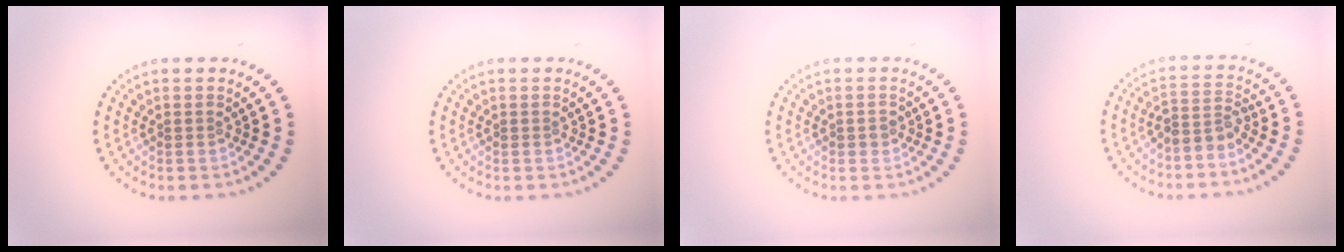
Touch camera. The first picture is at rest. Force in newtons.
{"total": 0.0}
{"total": 1.0, "press": 0.9, "slide": 0.4}
{"total": 2.3, "press": 1.8, "slide": 1.5}